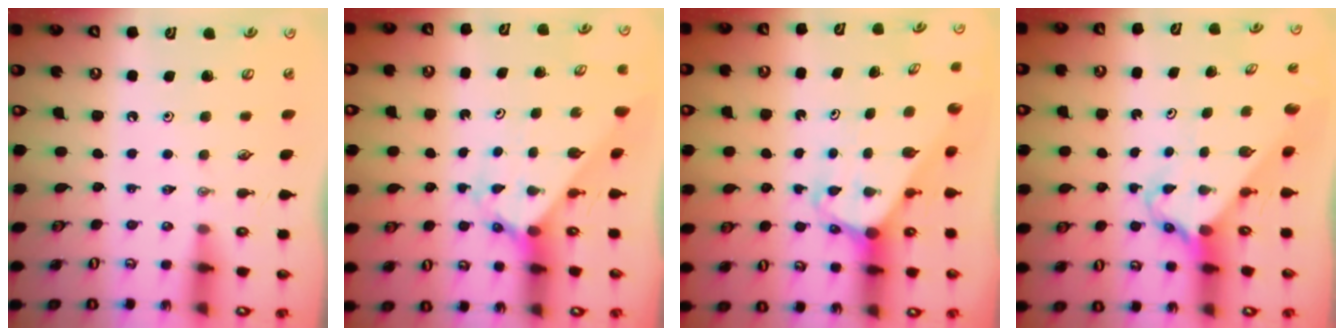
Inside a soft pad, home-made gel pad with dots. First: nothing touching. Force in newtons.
{"total": 2.3, "press": 2.3, "slide": 0.2}
{"total": 2.5, "press": 2.5, "slide": 0.1}
{"total": 2.7, "press": 2.7, "slide": 0.2}